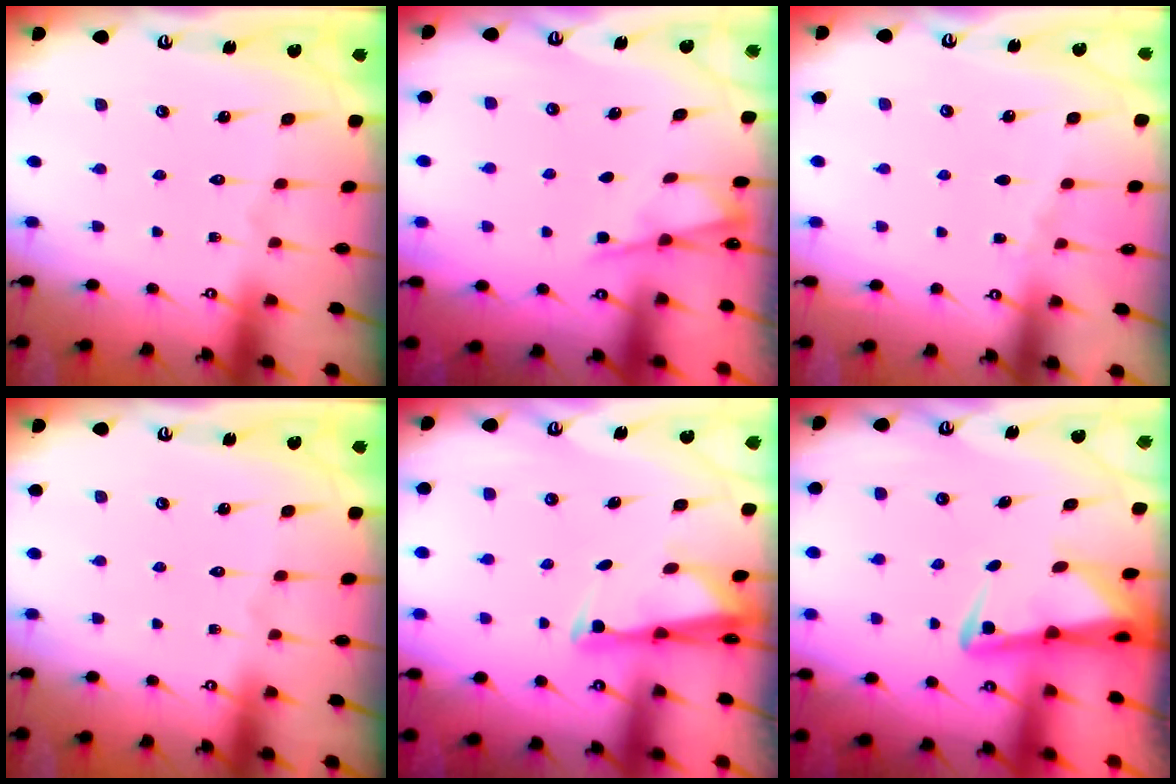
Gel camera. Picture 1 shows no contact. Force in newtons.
{"total": 2.4, "press": 2.4, "slide": 0.5}
{"total": 2.7, "press": 2.7, "slide": 0.4}
{"total": 0.0}
{"total": 2.7, "press": 2.6, "slide": 0.8}
{"total": 2.8, "press": 2.7, "slide": 0.6}